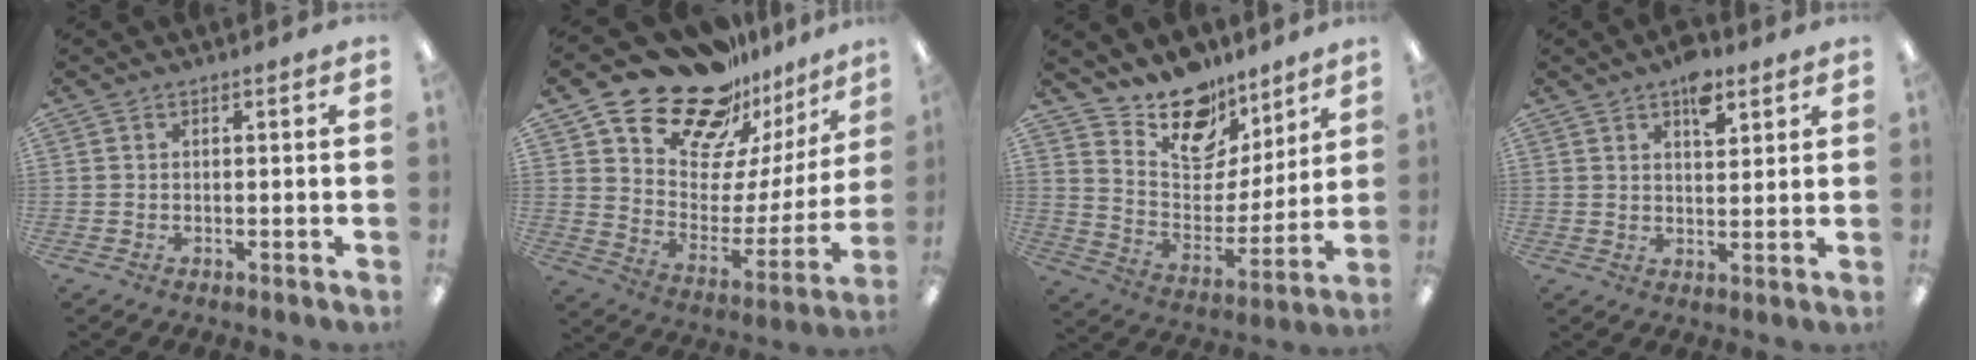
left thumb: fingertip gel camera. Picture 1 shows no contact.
{"total": 22.3, "force": [18.2, 10.3, 7.7], "torque": [-0.129, -0.131, 0.321]}
{"total": 16.6, "force": [13.2, 8.6, 5.2], "torque": [-0.095, -0.102, 0.243]}
{"total": 6.9, "force": [4.3, 3.5, 4.1], "torque": [-0.042, -0.021, 0.069]}